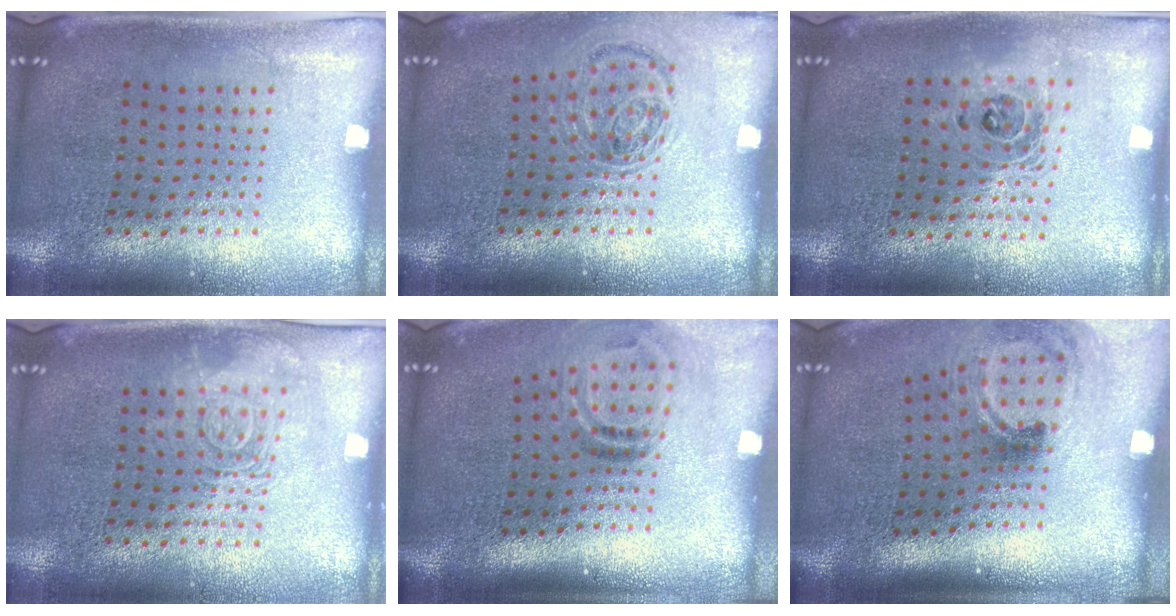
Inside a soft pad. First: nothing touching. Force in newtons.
{"total": 1.0, "press": 0.9, "slide": 0.2}
{"total": 1.5, "press": 1.2, "slide": 0.9}
{"total": 2.8, "press": 2.8, "slide": 0.4}
{"total": 2.0, "press": 1.2, "slide": 1.6}
{"total": 1.9, "press": 1.2, "slide": 1.5}